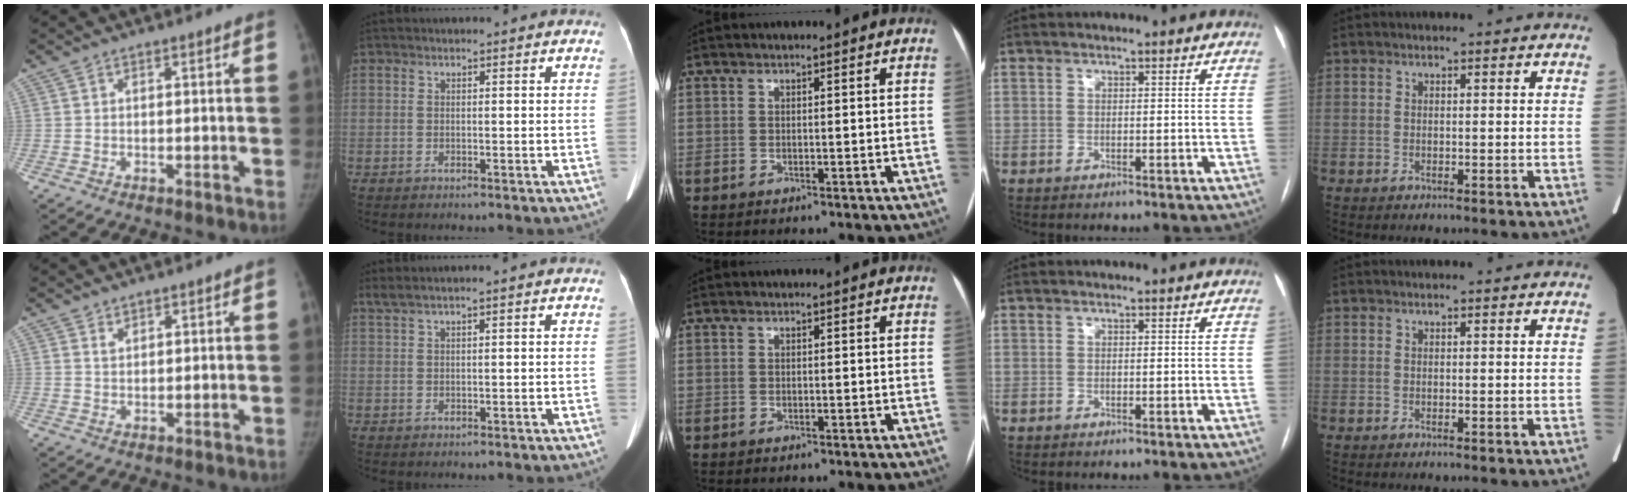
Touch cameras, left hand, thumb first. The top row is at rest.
{"thumb": {"total": 1.4, "force": [1.1, 0.8, 0.5], "torque": [0.002, -0.008, 0.020]}, "index": {"total": 2.2, "force": [1.7, -0.4, 1.4], "torque": [-0.037, 0.025, 0.041]}}